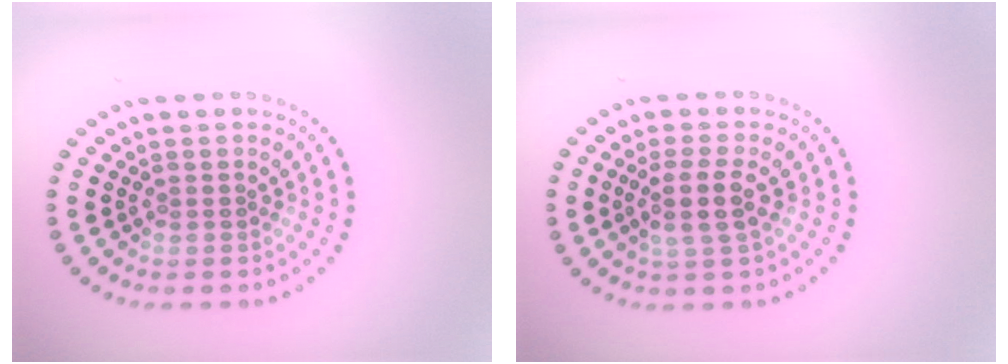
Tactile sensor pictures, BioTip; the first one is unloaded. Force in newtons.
{"total": 2.8, "press": 2.5, "slide": 1.2}